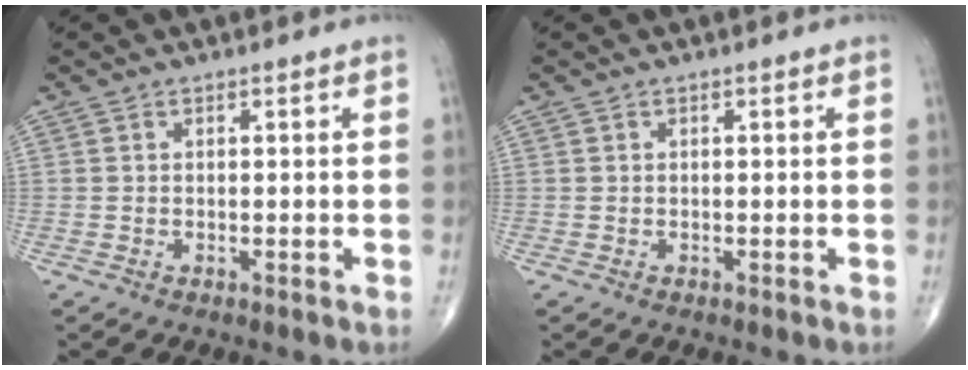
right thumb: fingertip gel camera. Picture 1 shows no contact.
{"total": 0.0}